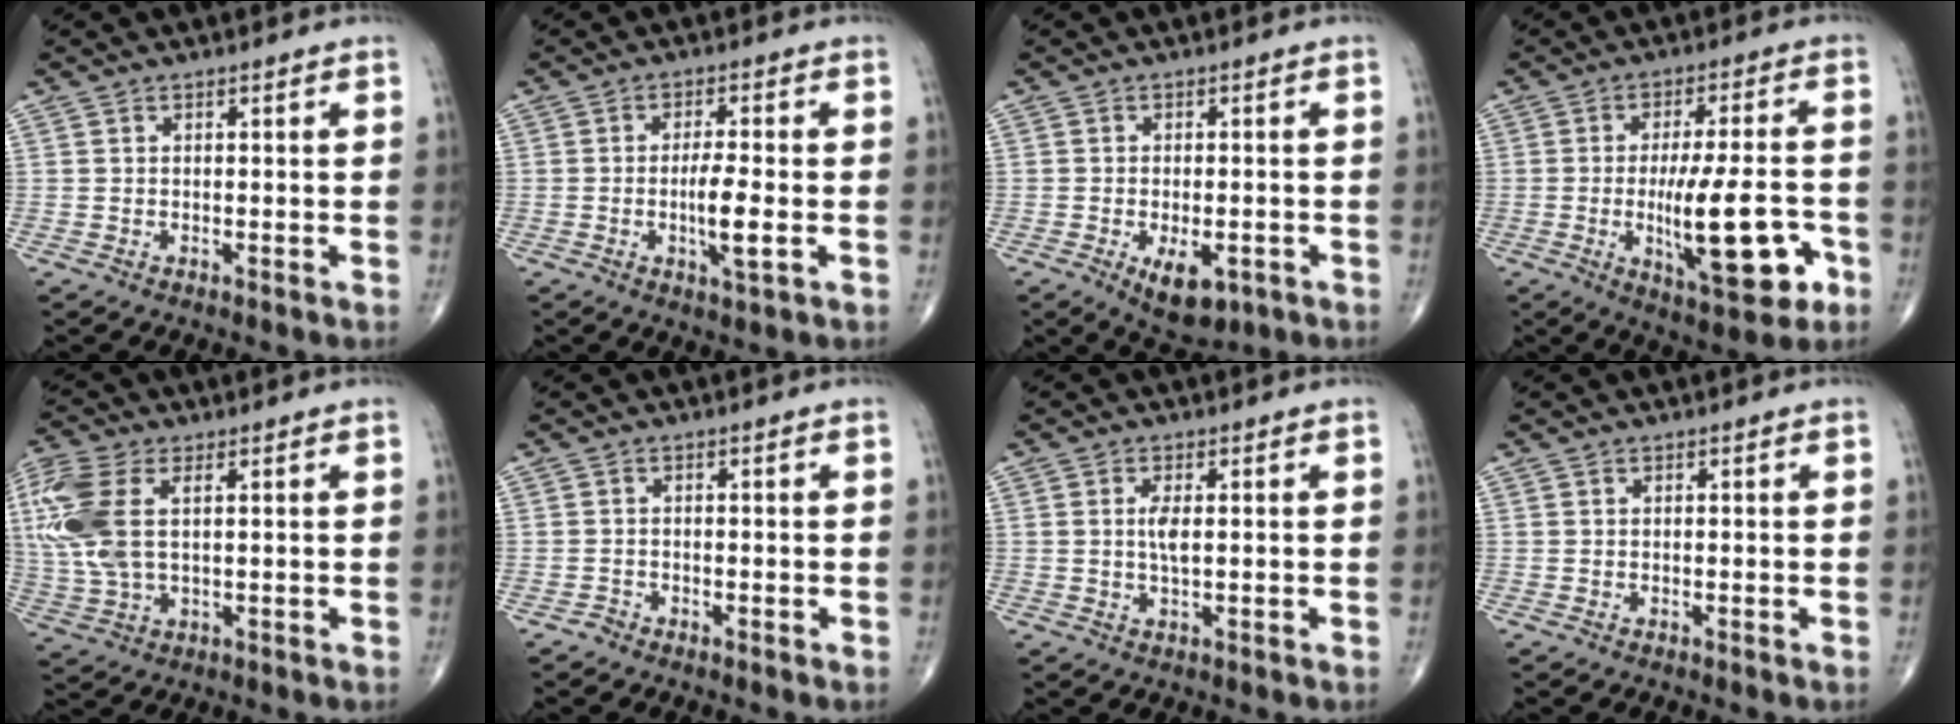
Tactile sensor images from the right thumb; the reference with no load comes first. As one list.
[{"total": 6.3, "force": [-1.2, 1.3, 6.0], "torque": [-0.110, -0.003, -0.021]}, {"total": 7.3, "force": [-2.7, 3.7, 5.7], "torque": [-0.080, 0.001, -0.028]}, {"total": 17.1, "force": [-4.4, 5.3, 15.6], "torque": [-0.235, 0.006, -0.057]}, {"total": 13.8, "force": [3.1, 7.4, 11.3], "torque": [-0.296, 0.008, 0.066]}, {"total": 0.9, "force": [-0.8, 0.4, -0.2], "torque": [0.007, 0.001, -0.022]}, {"total": 3.0, "force": [0.4, 1.0, 2.8], "torque": [-0.057, -0.004, 0.008]}, {"total": 0.0}]